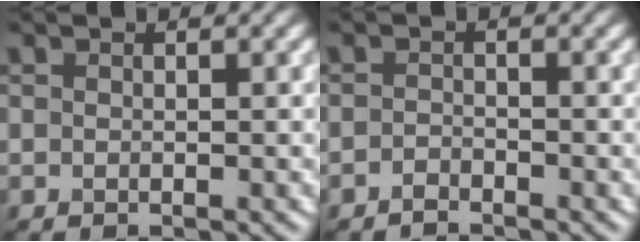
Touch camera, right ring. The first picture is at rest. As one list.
[{"total": 1.1, "force": [-1.0, 0.3, 0.3], "torque": [-0.003, 0.003, -0.021]}]